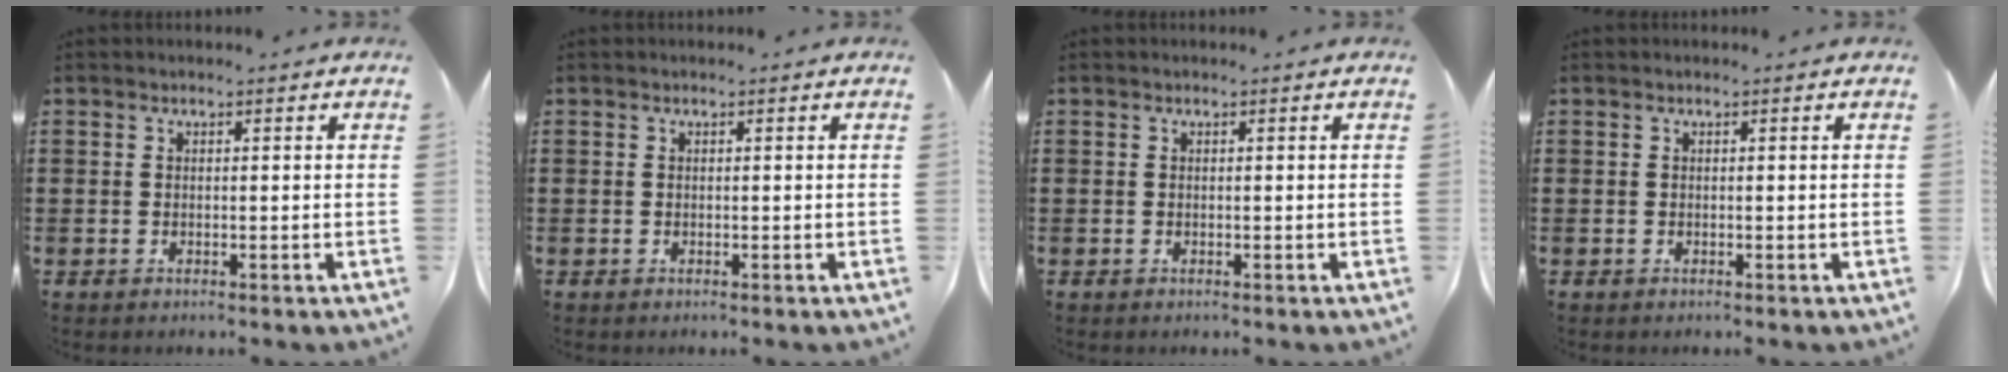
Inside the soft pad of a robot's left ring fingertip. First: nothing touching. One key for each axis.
{"total": 0.0}
{"total": 0.0}
{"total": 0.0}